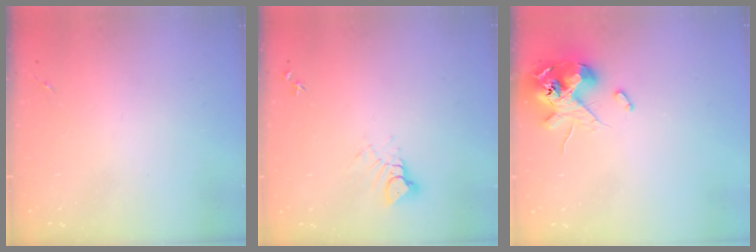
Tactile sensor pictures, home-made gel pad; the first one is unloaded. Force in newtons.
{"total": 4.4, "press": 4.4, "slide": 0.1}
{"total": 12.7, "press": 12.5, "slide": 2.2}